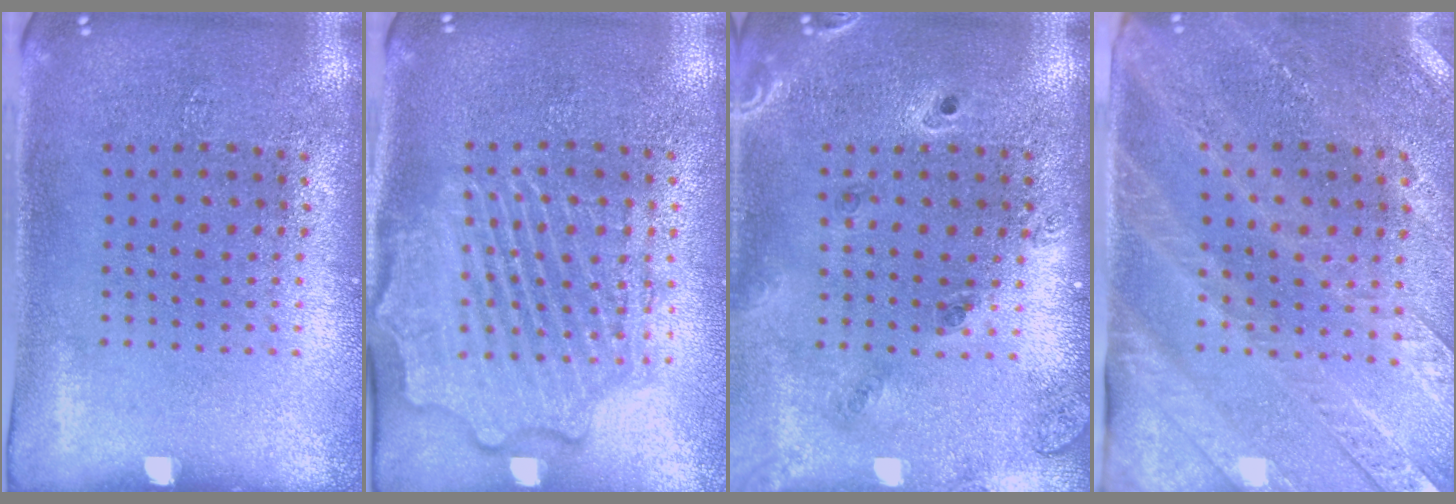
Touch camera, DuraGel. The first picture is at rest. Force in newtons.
{"total": 2.5, "press": 2.4, "slide": 0.3}
{"total": 1.4, "press": 1.4, "slide": 0.3}
{"total": 2.9, "press": 2.7, "slide": 1.2}